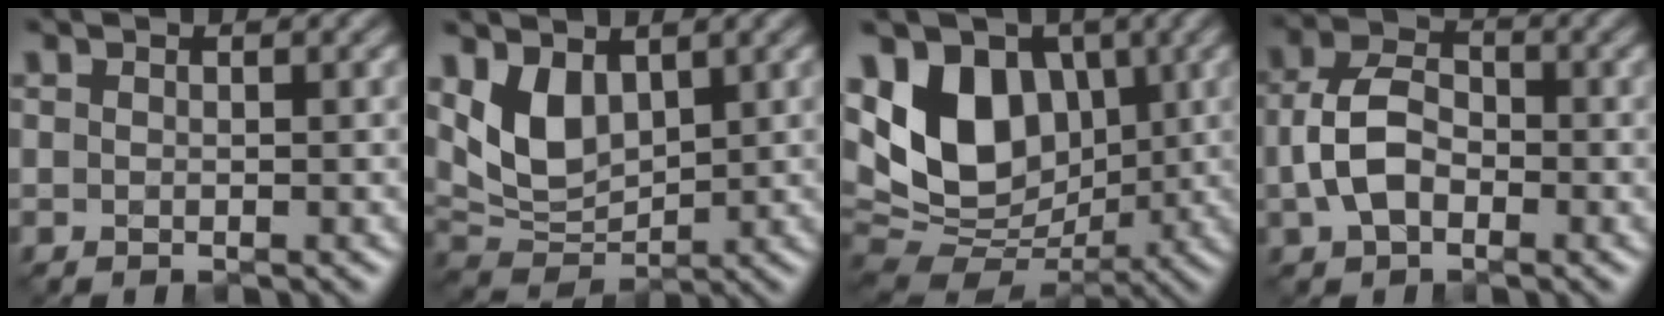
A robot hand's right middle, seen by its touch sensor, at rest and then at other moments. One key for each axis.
{"total": 5.0, "fx": 1.6, "fy": 3.2, "fz": 3.4, "tx": -0.071, "ty": -0.012, "tz": 0.033}
{"total": 10.4, "fx": 1.9, "fy": 7.4, "fz": 7.0, "tx": -0.130, "ty": 0.002, "tz": 0.019}
{"total": 4.6, "fx": -1.1, "fy": 3.1, "fz": 3.2, "tx": -0.069, "ty": 0.002, "tz": -0.028}